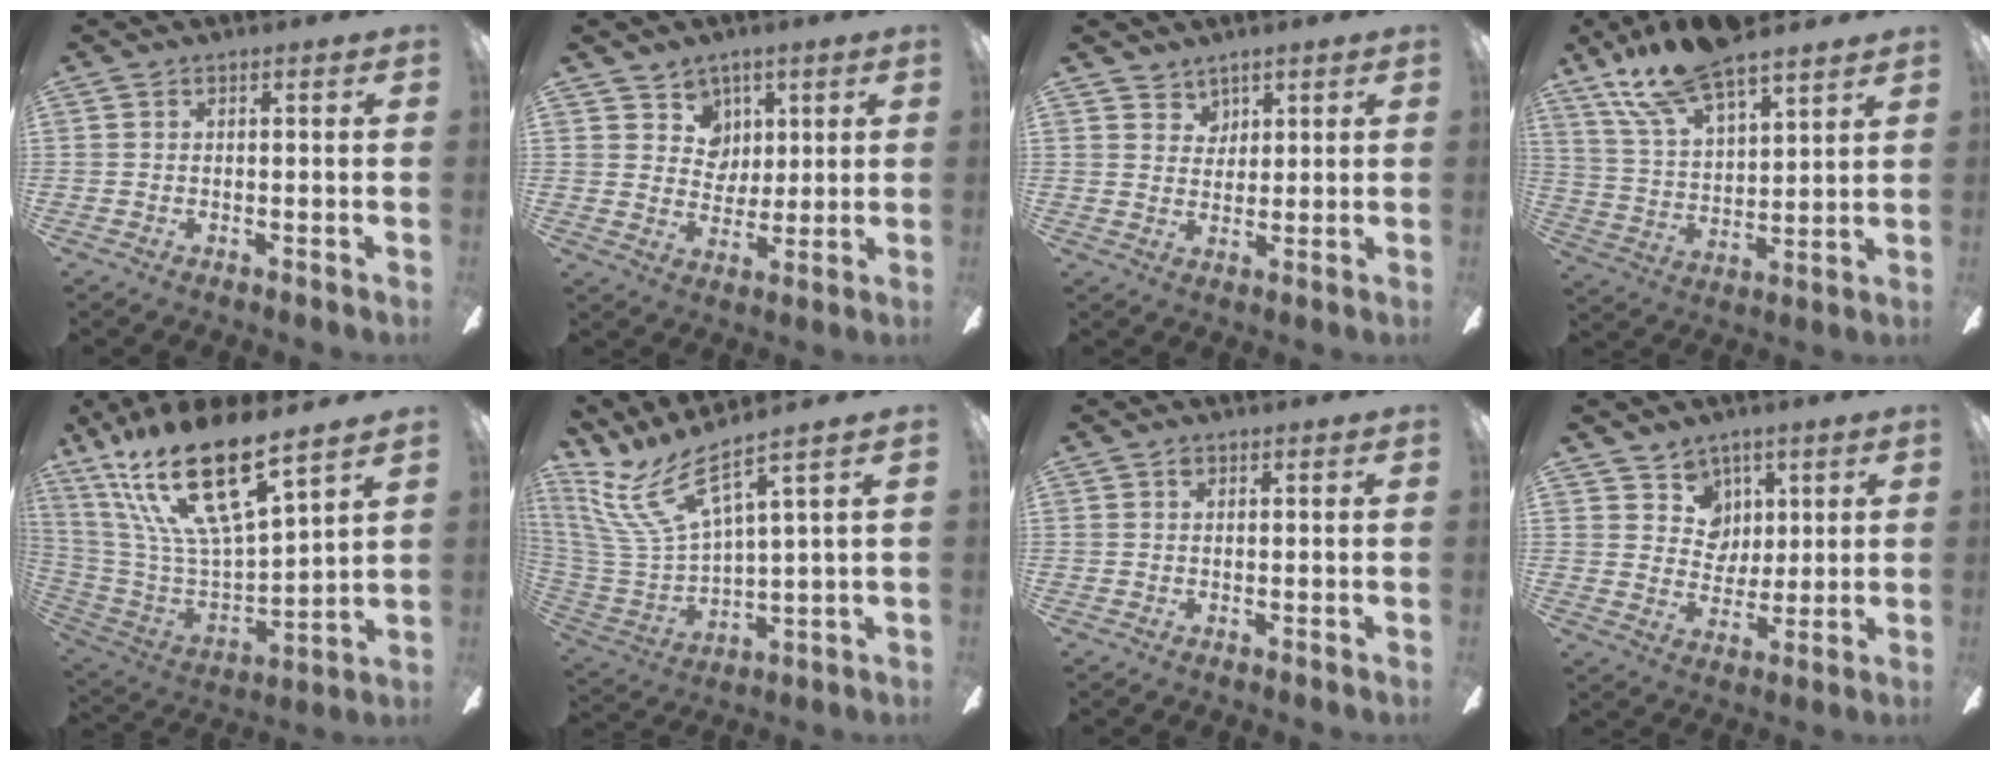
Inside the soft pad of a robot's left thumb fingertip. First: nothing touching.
{"total": 7.5, "force": [4.1, 6.2, 1.0], "torque": [-0.019, -0.018, 0.077]}
{"total": 3.8, "force": [2.9, 2.5, -0.3], "torque": [0.008, -0.015, 0.052]}
{"total": 16.6, "force": [13.4, 5.0, 8.6], "torque": [-0.174, -0.068, 0.237]}
{"total": 23.7, "force": [15.6, 6.8, 16.4], "torque": [-0.333, -0.106, 0.269]}
{"total": 16.9, "force": [10.2, 5.6, 12.3], "torque": [-0.281, -0.059, 0.177]}
{"total": 0.8, "force": [0.4, 0.5, 0.5], "torque": [-0.011, 0.002, 0.007]}
{"total": 8.2, "force": [4.5, 6.8, 1.1], "torque": [-0.016, -0.025, 0.084]}